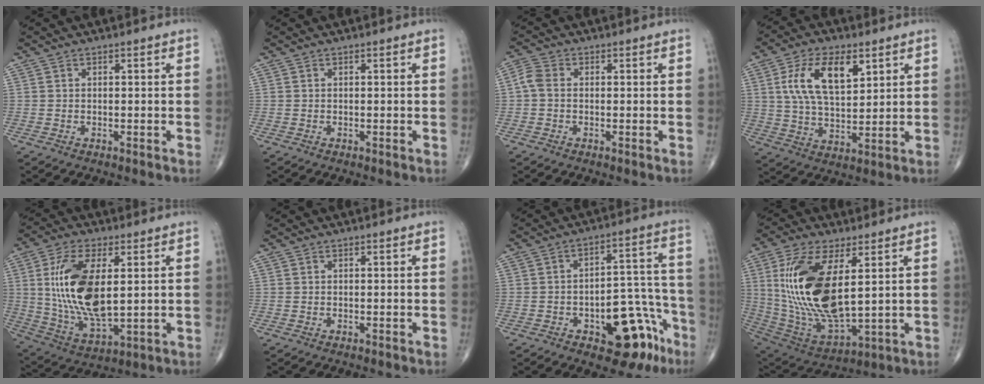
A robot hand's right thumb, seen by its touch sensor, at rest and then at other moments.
{"total": 0.0}
{"total": 3.1, "force": [-0.1, 2.2, 2.2], "torque": [-0.048, 0.007, -0.013]}
{"total": 13.1, "force": [4.9, 6.5, 10.3], "torque": [-0.178, -0.013, 0.093]}
{"total": 17.5, "force": [2.8, 8.0, 15.3], "torque": [-0.299, -0.020, 0.064]}
{"total": 0.0}
{"total": 15.0, "force": [-7.4, 7.4, 10.8], "torque": [-0.091, 0.063, -0.093]}
{"total": 21.4, "force": [4.4, 9.2, 18.9], "torque": [-0.386, -0.028, 0.095]}